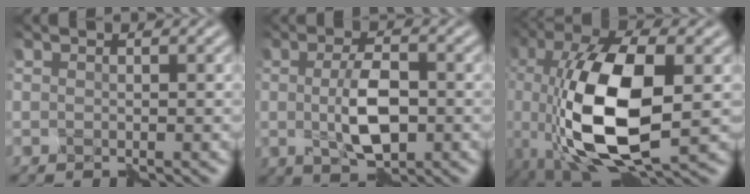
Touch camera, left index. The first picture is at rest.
{"total": 4.0, "force": [-0.2, 1.3, 3.8], "torque": [-0.085, 0.002, 0.000]}
{"total": 11.2, "force": [-1.2, 4.5, 10.2], "torque": [-0.217, 0.001, -0.020]}